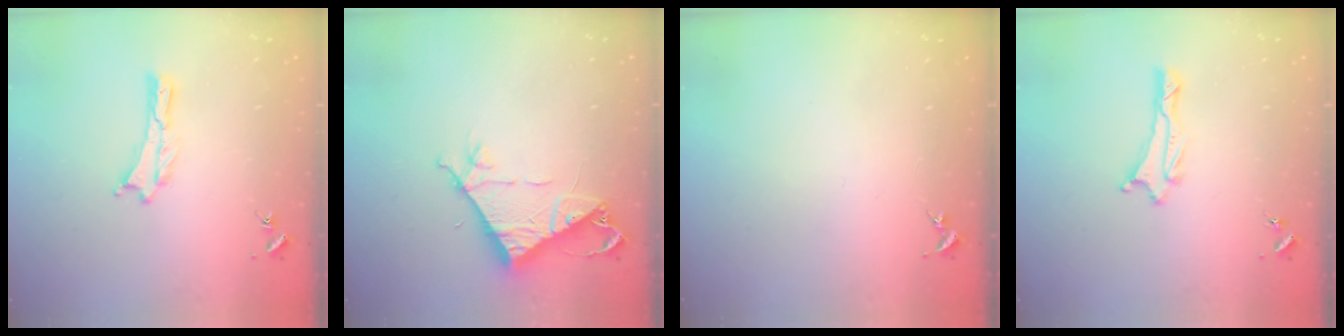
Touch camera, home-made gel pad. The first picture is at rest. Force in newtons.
{"total": 8.8, "press": 8.7, "slide": 0.9}
{"total": 0.0}
{"total": 1.0, "press": 1.0, "slide": 0.2}